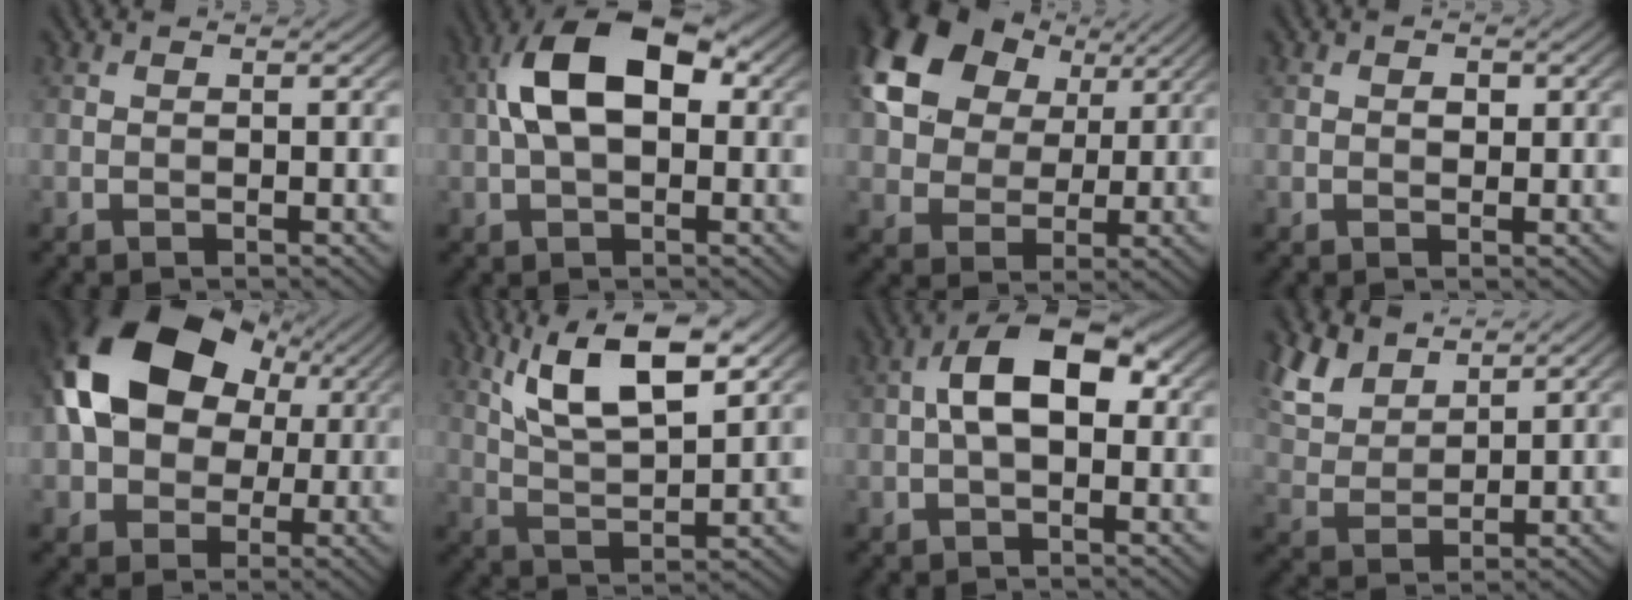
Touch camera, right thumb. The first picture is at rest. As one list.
[{"total": 11.0, "force": [1.7, 6.0, 9.0], "torque": [-0.173, 0.022, 0.018]}, {"total": 15.3, "force": [6.5, 10.7, 8.8], "torque": [-0.204, 0.030, 0.115]}, {"total": 1.2, "force": [0.2, 0.9, 0.7], "torque": [-0.009, -0.003, 0.001]}, {"total": 17.2, "force": [3.5, 12.6, 11.1], "torque": [-0.206, 0.013, 0.061]}, {"total": 12.1, "force": [6.4, 3.9, 9.6], "torque": [-0.188, 0.005, 0.114]}, {"total": 7.6, "force": [0.5, 3.9, 6.5], "torque": [-0.113, 0.017, -0.002]}, {"total": 7.0, "force": [5.3, 3.2, 3.4], "torque": [-0.091, 0.007, 0.111]}]